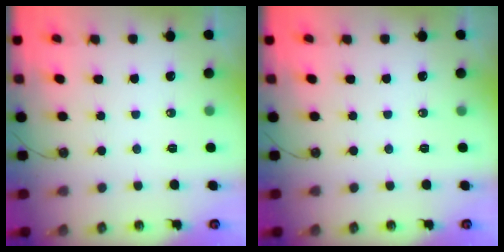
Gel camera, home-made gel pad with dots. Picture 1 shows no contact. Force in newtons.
{"total": 0.0}